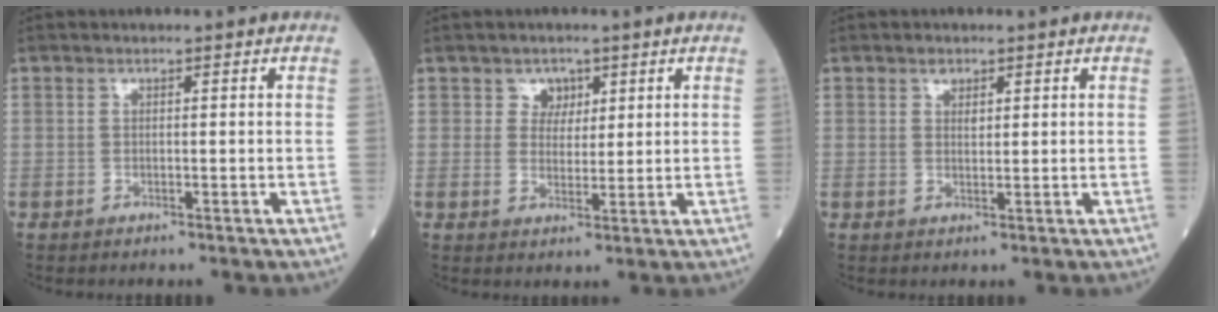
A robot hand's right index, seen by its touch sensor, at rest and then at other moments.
{"total": 2.8, "force": [1.6, 2.3, 0.6], "torque": [-0.003, 0.000, 0.023]}
{"total": 1.4, "force": [0.9, 0.8, 0.7], "torque": [-0.011, 0.000, 0.015]}